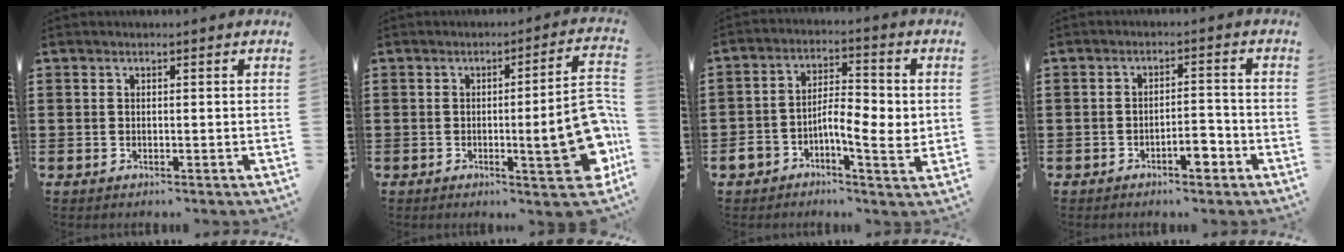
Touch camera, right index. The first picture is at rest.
{"total": 13.4, "force": [-2.7, 3.0, 12.8], "torque": [-0.178, -0.012, -0.039]}
{"total": 8.1, "force": [-1.9, 3.9, 6.8], "torque": [-0.127, 0.005, -0.036]}
{"total": 3.8, "force": [-2.4, 1.1, 2.7], "torque": [-0.046, 0.007, -0.047]}